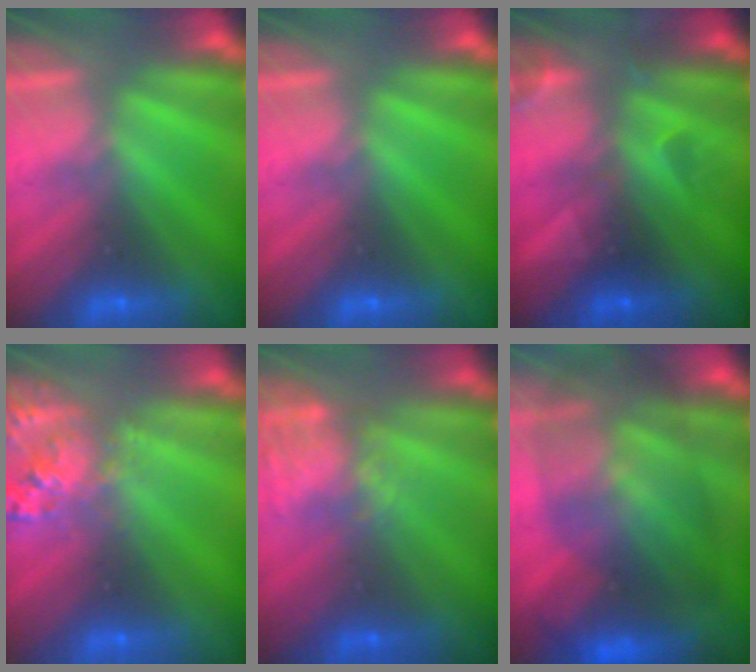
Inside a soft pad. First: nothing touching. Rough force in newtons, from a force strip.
{"total": 0.0}
{"total": 2.4}
{"total": 2.7}
{"total": 4.4}
{"total": 9.8}